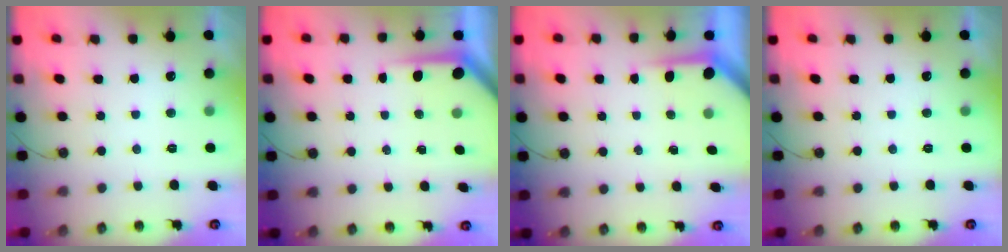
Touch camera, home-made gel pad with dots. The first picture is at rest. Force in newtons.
{"total": 4.5, "press": 4.5, "slide": 0.3}
{"total": 3.9, "press": 3.9, "slide": 0.4}
{"total": 0.0}